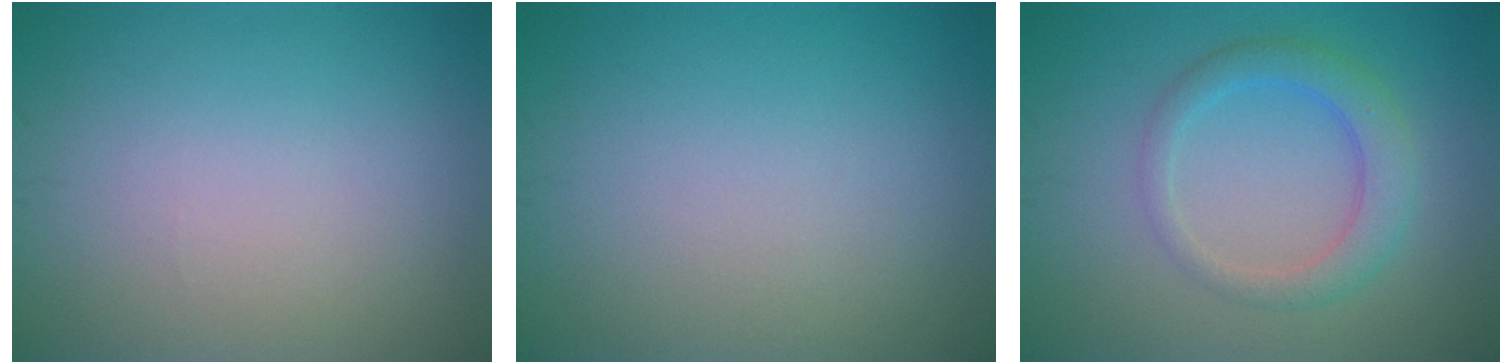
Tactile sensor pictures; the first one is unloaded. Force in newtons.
{"total": 0.0}
{"total": 3.4, "press": 3.4, "slide": 0.1}